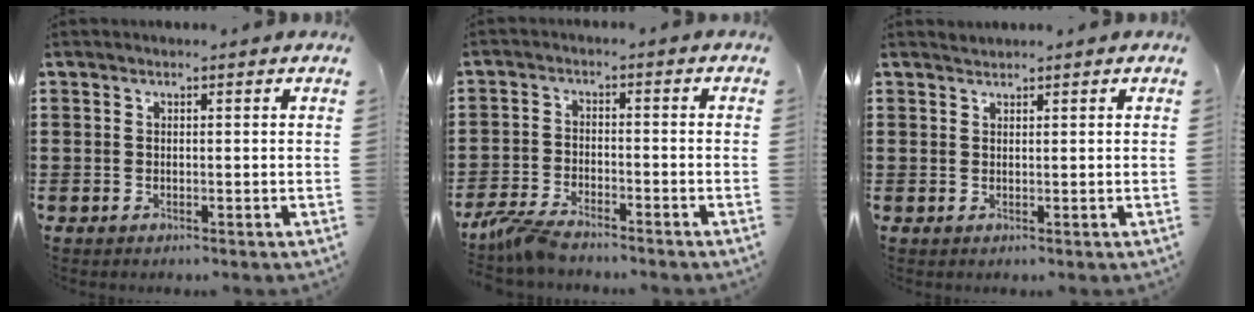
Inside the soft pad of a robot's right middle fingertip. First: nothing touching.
{"total": 4.4, "force": [-3.9, 0.7, 1.8], "torque": [-0.058, -0.008, -0.084]}
{"total": 0.9, "force": [0.9, -0.1, -0.1], "torque": [0.000, -0.003, 0.019]}